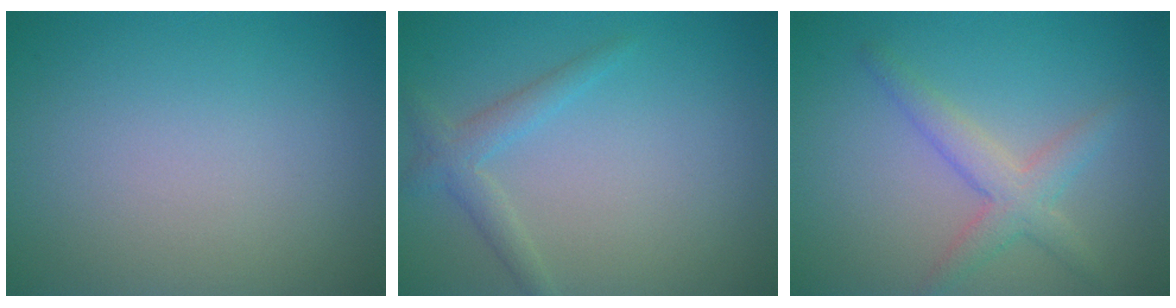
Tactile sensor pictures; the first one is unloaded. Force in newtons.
{"total": 2.0, "press": 2.0, "slide": 0.2}
{"total": 3.0, "press": 3.0, "slide": 0.1}